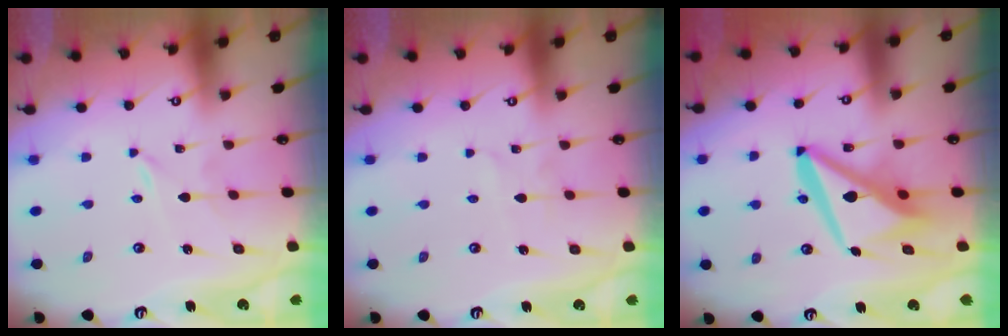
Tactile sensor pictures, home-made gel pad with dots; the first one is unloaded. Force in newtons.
{"total": 1.9, "press": 1.9, "slide": 0.2}
{"total": 14.0, "press": 13.9, "slide": 1.7}